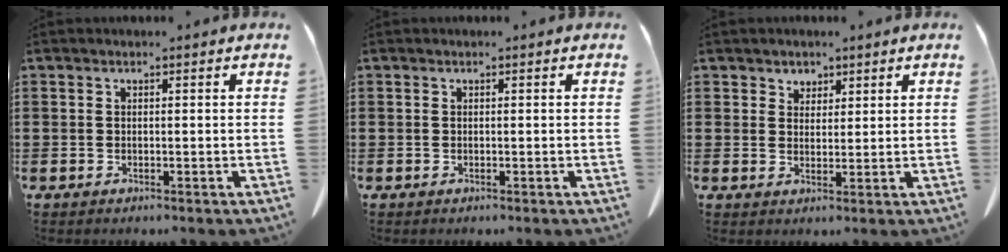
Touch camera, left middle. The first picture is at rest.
{"total": 0.0}
{"total": 2.5, "force": [1.9, 1.5, 0.0], "torque": [-0.001, 0.003, 0.036]}